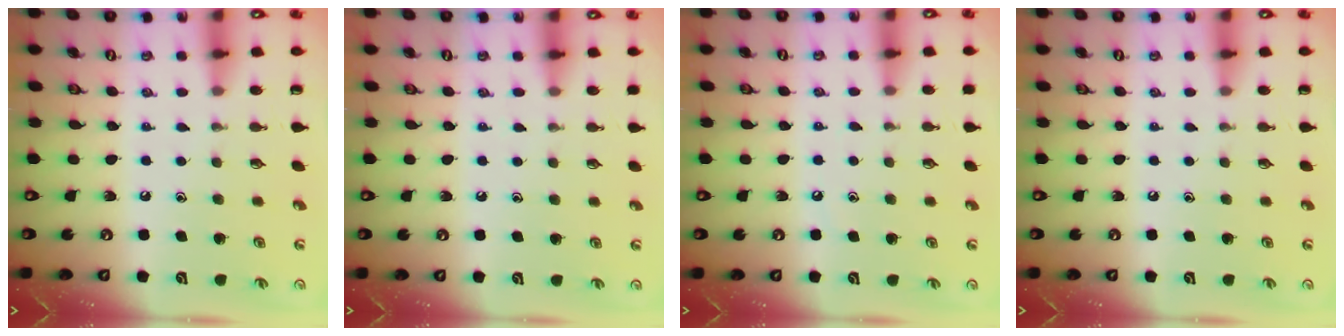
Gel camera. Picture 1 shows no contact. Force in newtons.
{"total": 2.9, "press": 2.9, "slide": 0.5}
{"total": 4.5, "press": 4.4, "slide": 0.7}
{"total": 0.0}